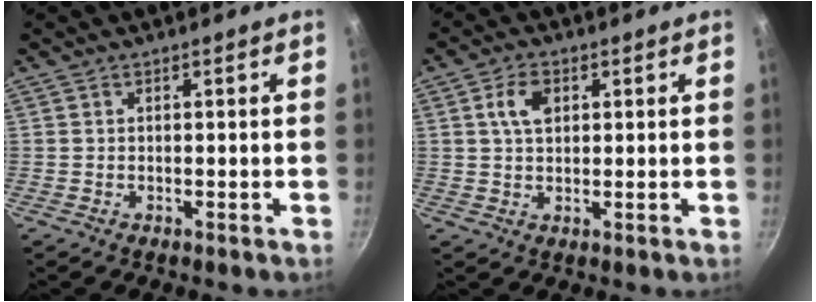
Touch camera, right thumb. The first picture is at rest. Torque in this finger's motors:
{"motor_torque": [0.05, 0.02, 0.32, 0.06, 0.10]}